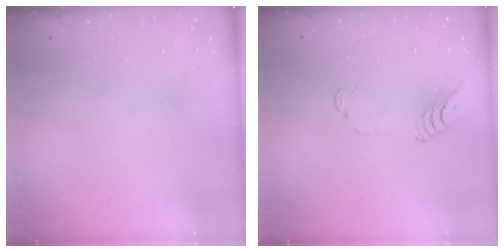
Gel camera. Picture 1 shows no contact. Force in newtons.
{"total": 5.5, "press": 5.5, "slide": 0.6}